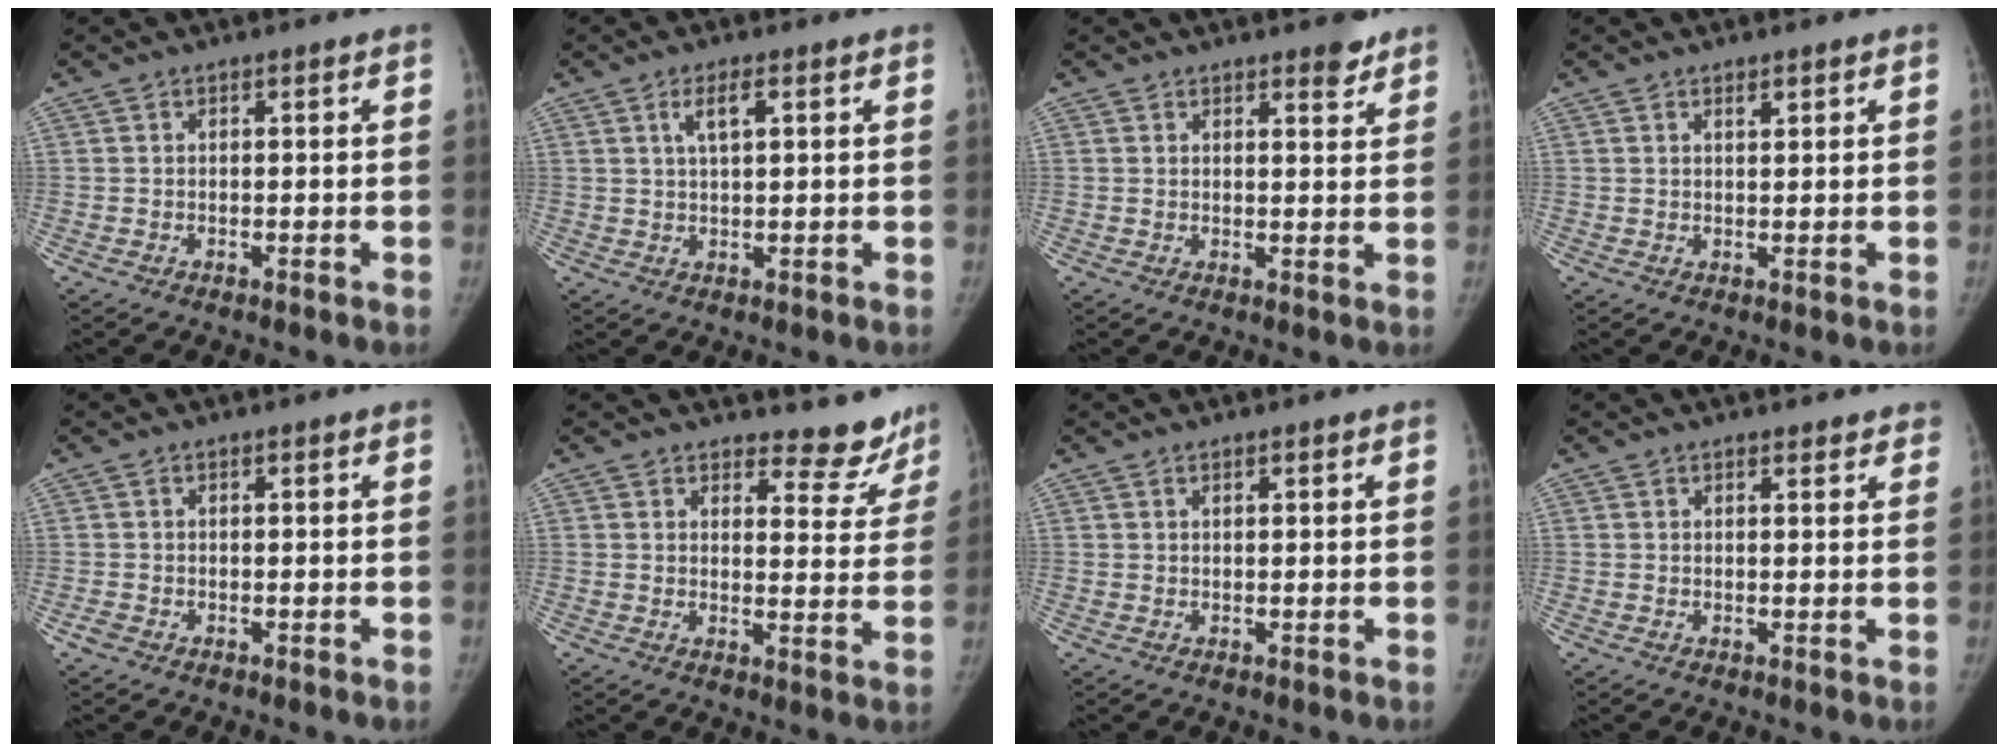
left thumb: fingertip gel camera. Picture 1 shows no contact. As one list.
[{"total": 3.8, "force": [1.6, 1.1, 3.2], "torque": [-0.062, 0.000, 0.032]}, {"total": 3.2, "force": [2.6, 1.1, 1.6], "torque": [-0.007, -0.018, 0.033]}, {"total": 1.4, "force": [1.0, 0.5, 0.9], "torque": [-0.010, -0.005, 0.016]}, {"total": 1.0, "force": [-0.6, 0.7, 0.4], "torque": [-0.009, 0.000, -0.012]}, {"total": 7.9, "force": [7.3, 2.9, 0.8], "torque": [0.027, -0.066, 0.079]}, {"total": 0.7, "force": [0.5, 0.2, 0.5], "torque": [-0.008, -0.001, 0.009]}, {"total": 2.3, "force": [2.0, 0.9, 0.7], "torque": [0.009, -0.005, 0.019]}]